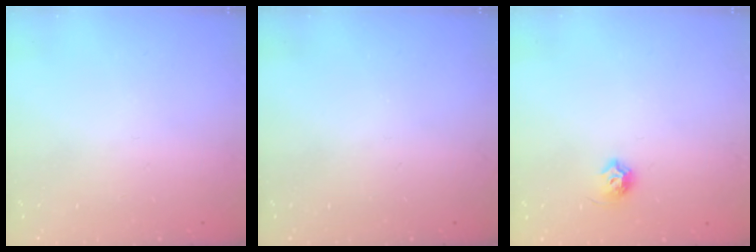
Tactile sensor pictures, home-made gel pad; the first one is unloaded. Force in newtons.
{"total": 0.0}
{"total": 6.7, "press": 6.6, "slide": 1.0}